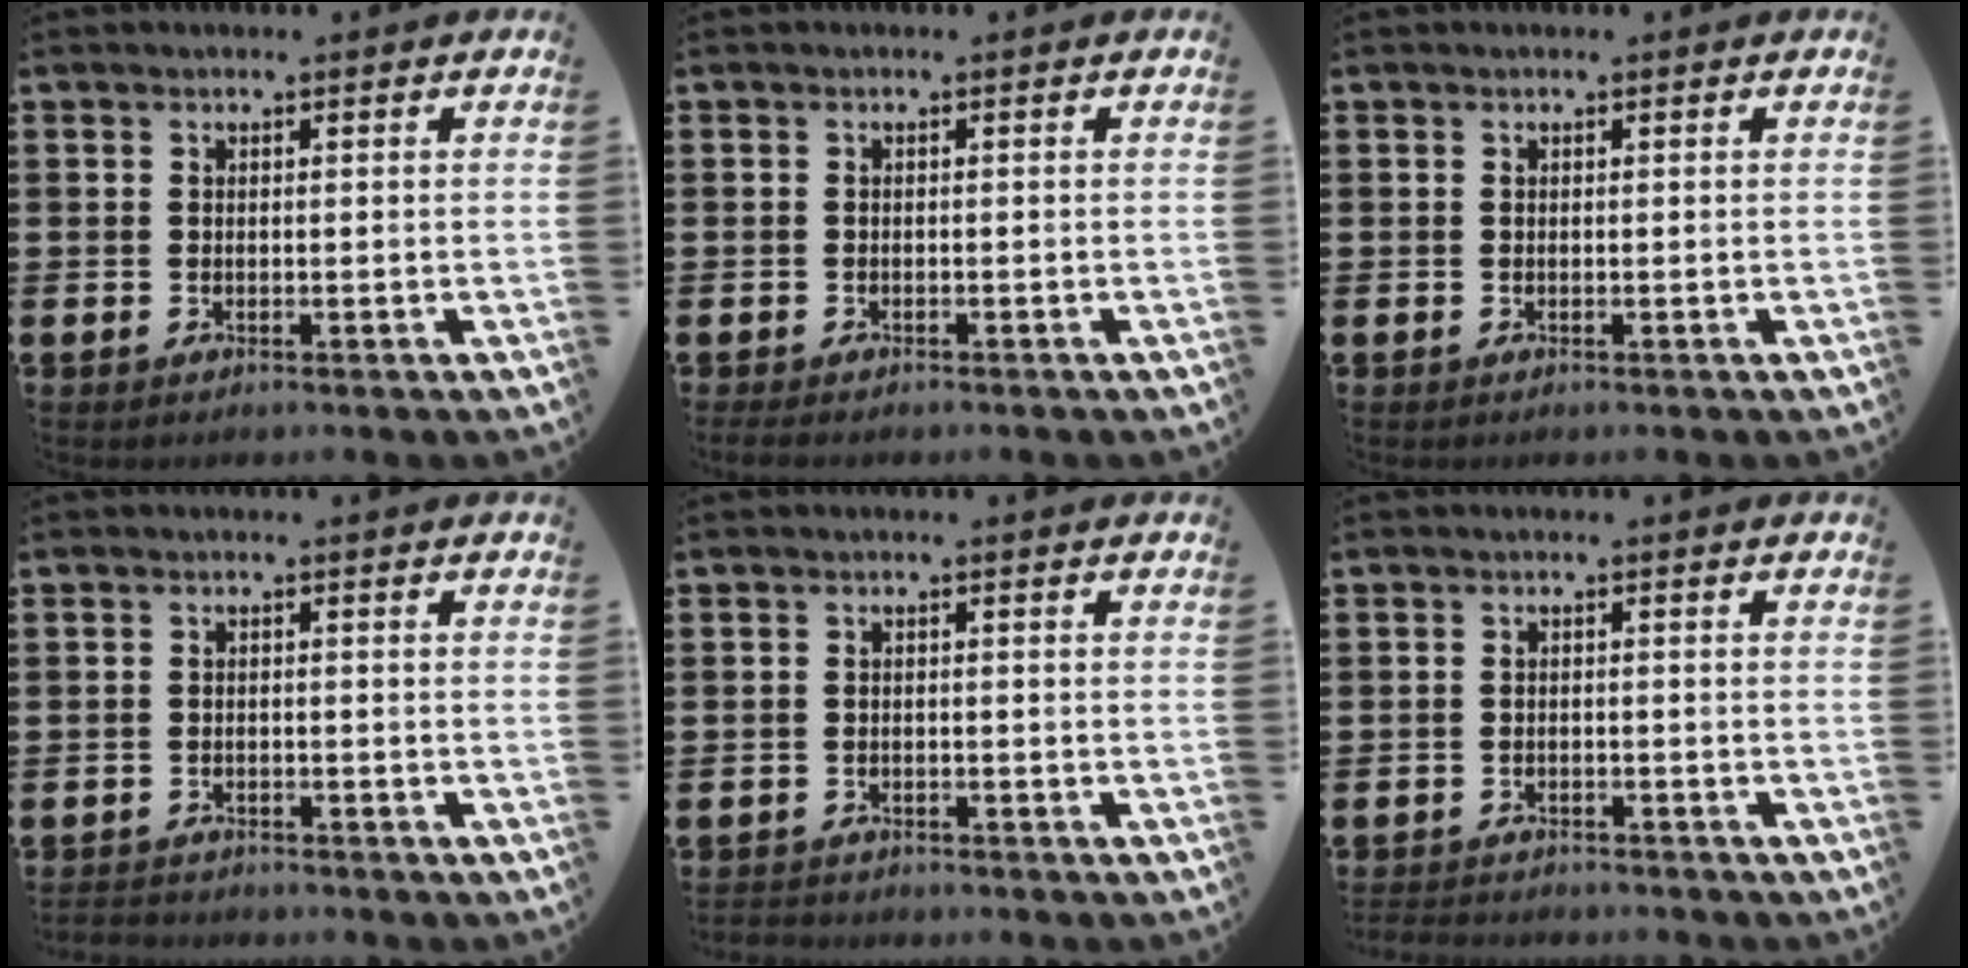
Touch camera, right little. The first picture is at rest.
{"total": 0.7, "force": [-0.5, 0.2, 0.3], "torque": [-0.008, 0.000, -0.012]}
{"total": 0.0}
{"total": 1.5, "force": [-1.5, 0.1, -0.1], "torque": [-0.002, 0.001, -0.033]}
{"total": 1.3, "force": [-1.2, 0.1, -0.2], "torque": [-0.001, 0.003, -0.028]}
{"total": 1.8, "force": [-1.8, 0.0, -0.2], "torque": [-0.001, 0.002, -0.041]}